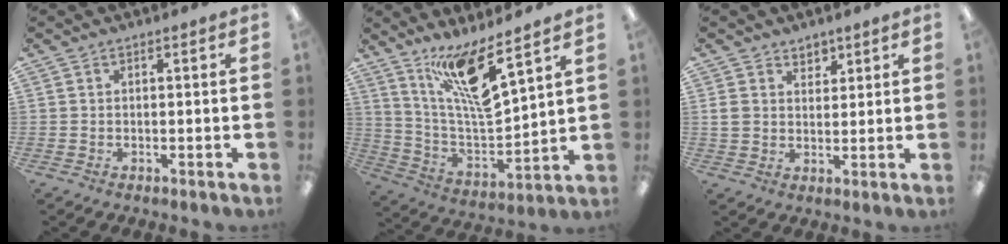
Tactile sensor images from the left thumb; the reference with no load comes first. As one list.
[{"total": 14.4, "force": [10.3, 2.6, 9.7], "torque": [-0.183, -0.060, 0.172]}, {"total": 4.8, "force": [2.5, 4.0, 0.9], "torque": [-0.017, -0.007, 0.045]}]